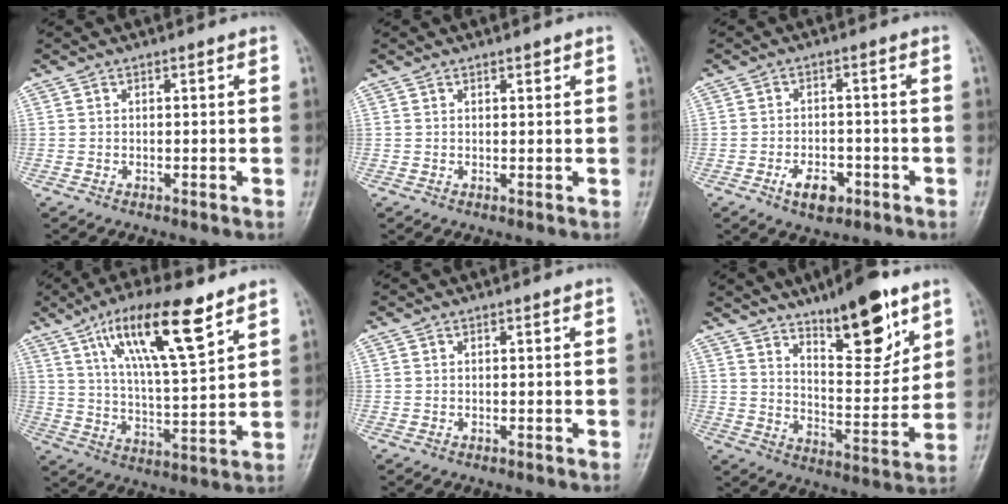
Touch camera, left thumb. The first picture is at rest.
{"total": 1.1, "force": [0.8, 0.4, 0.6], "torque": [-0.007, -0.005, 0.012]}
{"total": 5.2, "force": [-2.5, 3.0, 3.4], "torque": [-0.047, 0.012, -0.037]}
{"total": 16.2, "force": [9.1, 3.8, 12.9], "torque": [-0.215, -0.033, 0.165]}
{"total": 0.0}
{"total": 15.6, "force": [10.0, 5.1, 10.8], "torque": [-0.130, -0.068, 0.166]}